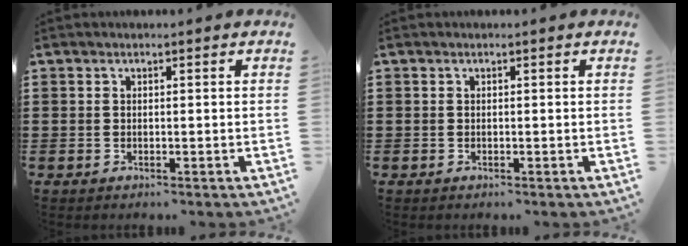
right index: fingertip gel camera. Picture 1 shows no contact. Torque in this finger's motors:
{"motor_torque": [-0.31, 0.35, 0.00, 0.00]}